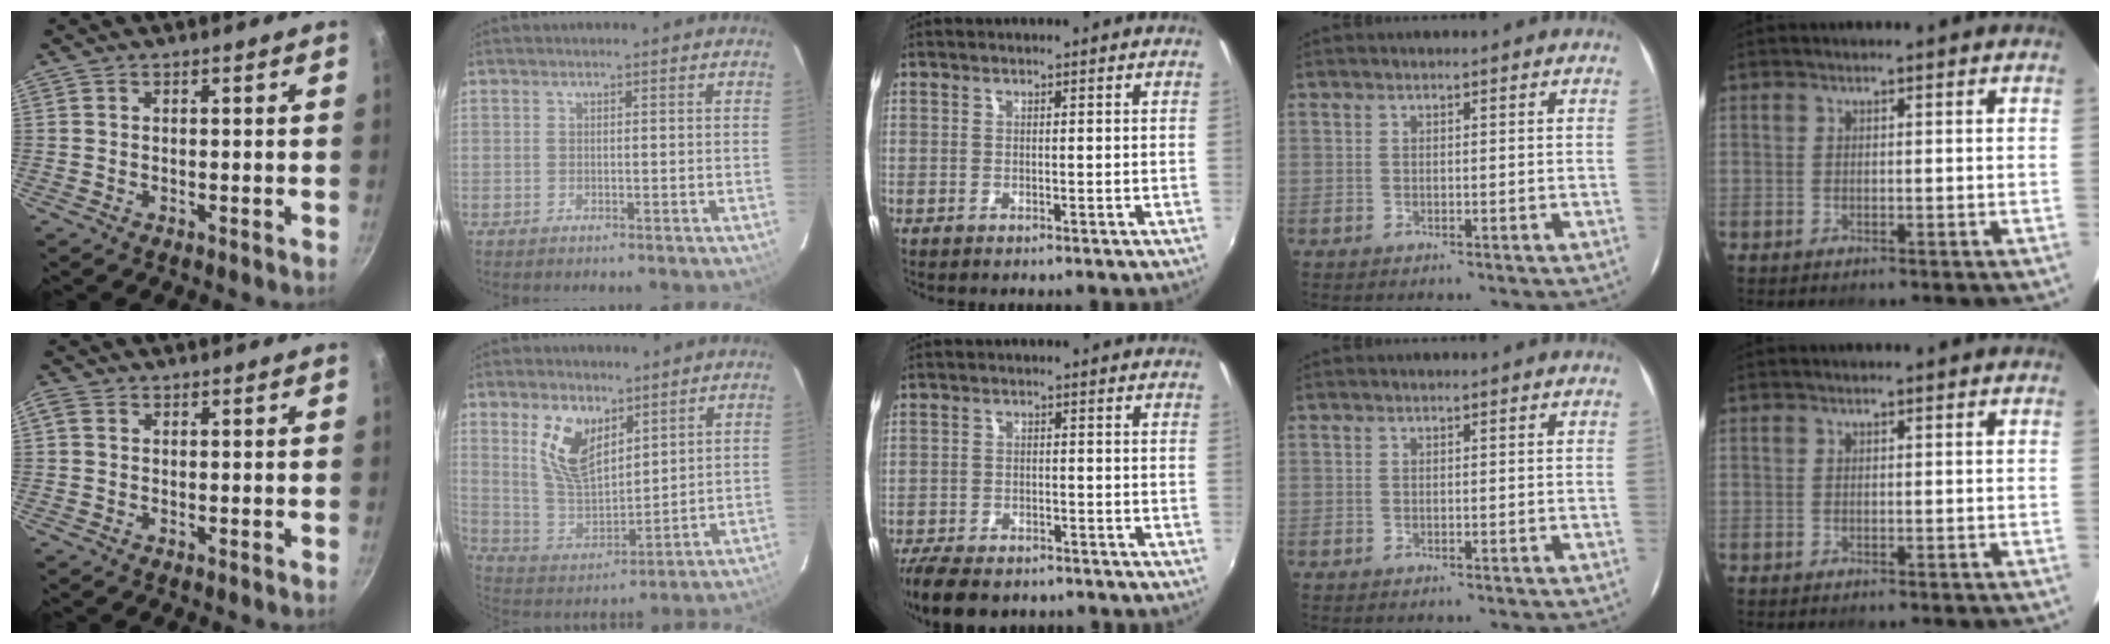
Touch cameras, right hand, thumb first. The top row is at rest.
{"thumb": {"total": 1.6, "force": [0.3, 1.2, 0.9], "torque": [-0.021, 0.005, 0.004]}, "index": {"total": 11.0, "force": [5.6, 5.7, 7.6], "torque": [-0.145, 0.008, 0.122]}, "middle": {"total": 10.3, "force": [-8.2, 3.9, 4.8], "torque": [-0.114, -0.027, -0.136]}}